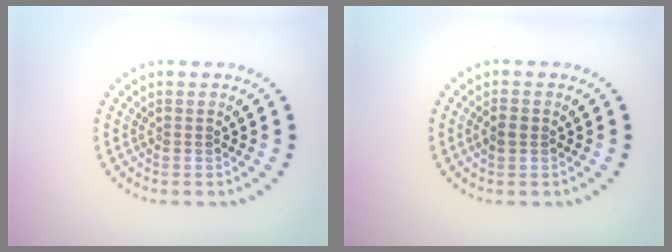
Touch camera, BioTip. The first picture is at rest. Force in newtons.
{"total": 1.2, "press": 1.2, "slide": 0.1}